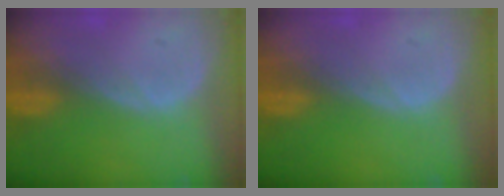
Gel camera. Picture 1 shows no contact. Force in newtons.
{"total": 0.0}